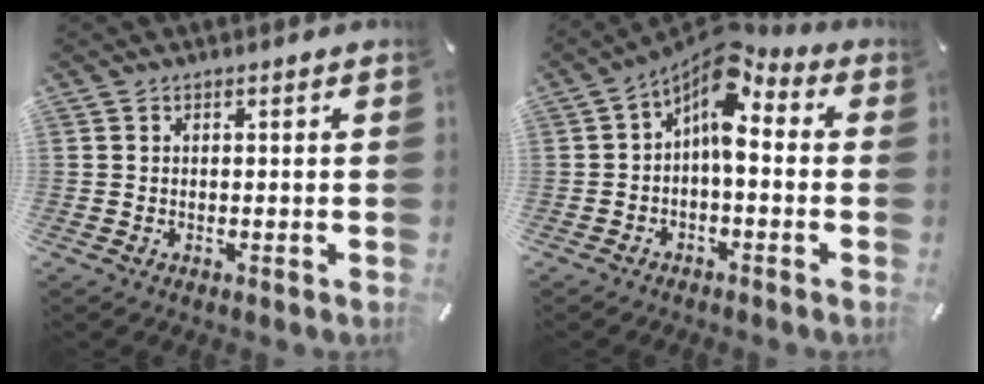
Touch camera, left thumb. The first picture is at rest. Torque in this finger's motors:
{"motor_torque": [1.13, 2.27, 0.85, 0.42, 0.13]}